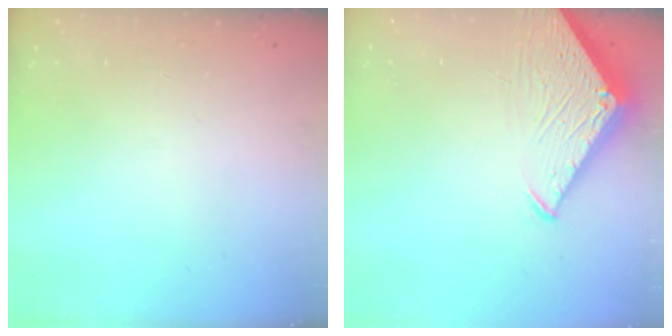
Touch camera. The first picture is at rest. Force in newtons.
{"total": 4.5, "press": 4.5, "slide": 0.5}